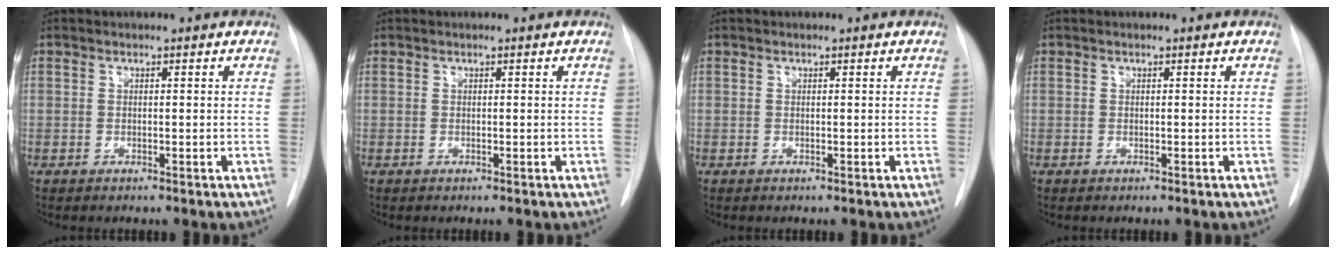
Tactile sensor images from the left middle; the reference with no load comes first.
{"total": 0.0}
{"total": 0.0}
{"total": 0.0}